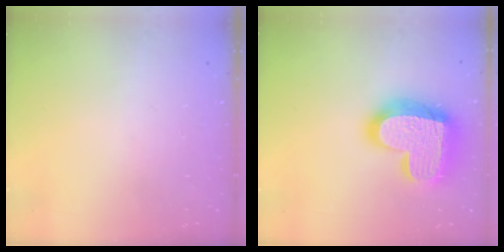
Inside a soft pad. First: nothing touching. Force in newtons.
{"total": 21.5, "press": 21.5, "slide": 1.6}